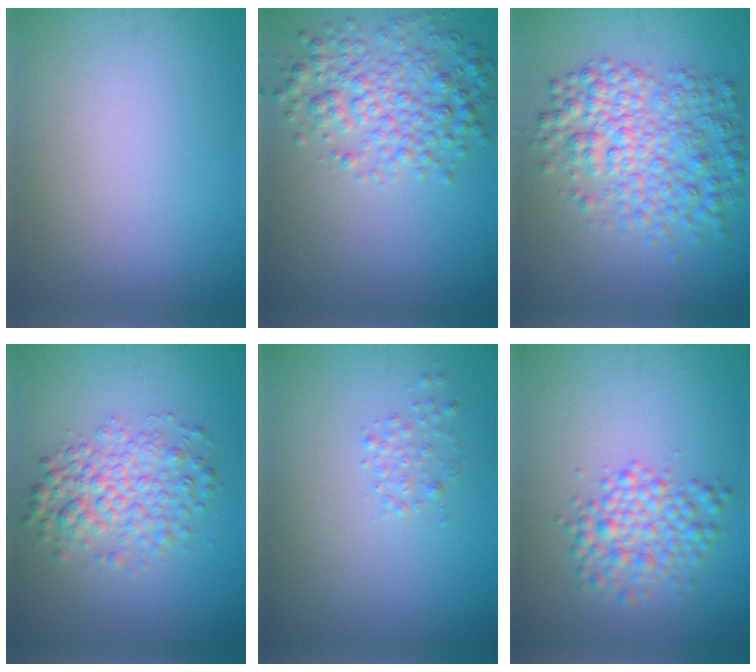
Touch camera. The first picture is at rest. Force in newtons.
{"total": 4.8, "press": 4.8, "slide": 0.1}
{"total": 6.5, "press": 6.5, "slide": 0.1}
{"total": 4.3, "press": 4.3, "slide": 0.1}
{"total": 1.1, "press": 1.1, "slide": 0.0}
{"total": 3.8, "press": 3.8, "slide": 0.0}